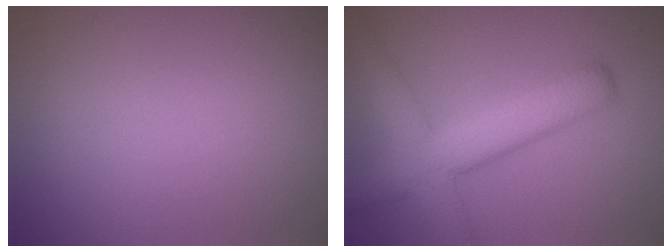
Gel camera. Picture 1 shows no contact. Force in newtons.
{"total": 6.5, "press": 6.5, "slide": 0.3}